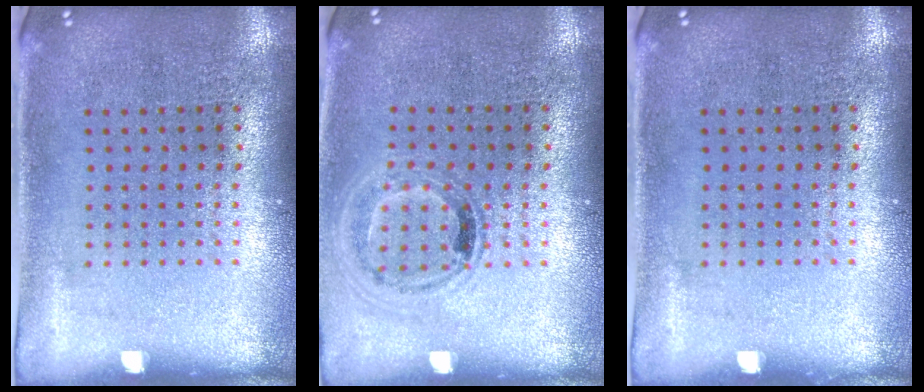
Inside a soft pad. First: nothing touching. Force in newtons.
{"total": 1.0, "press": 1.0, "slide": 0.3}
{"total": 0.0}